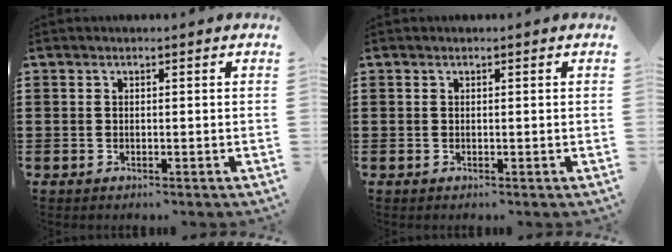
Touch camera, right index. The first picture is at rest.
{"total": 0.0}